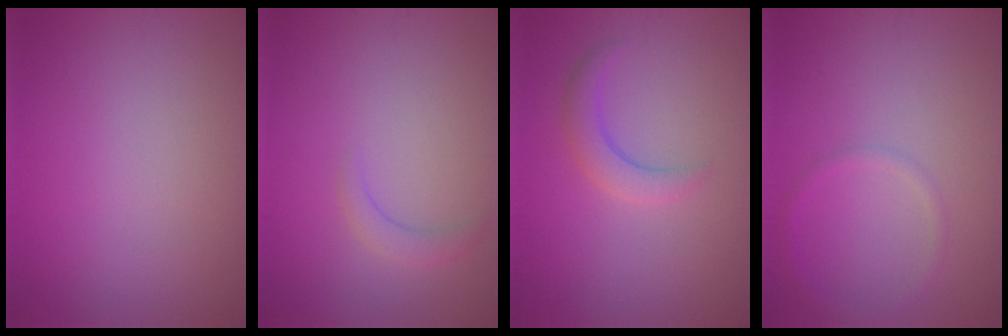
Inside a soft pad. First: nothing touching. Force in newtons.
{"total": 1.4, "press": 1.3, "slide": 0.3}
{"total": 2.3, "press": 2.2, "slide": 0.2}
{"total": 1.1, "press": 1.1, "slide": 0.1}